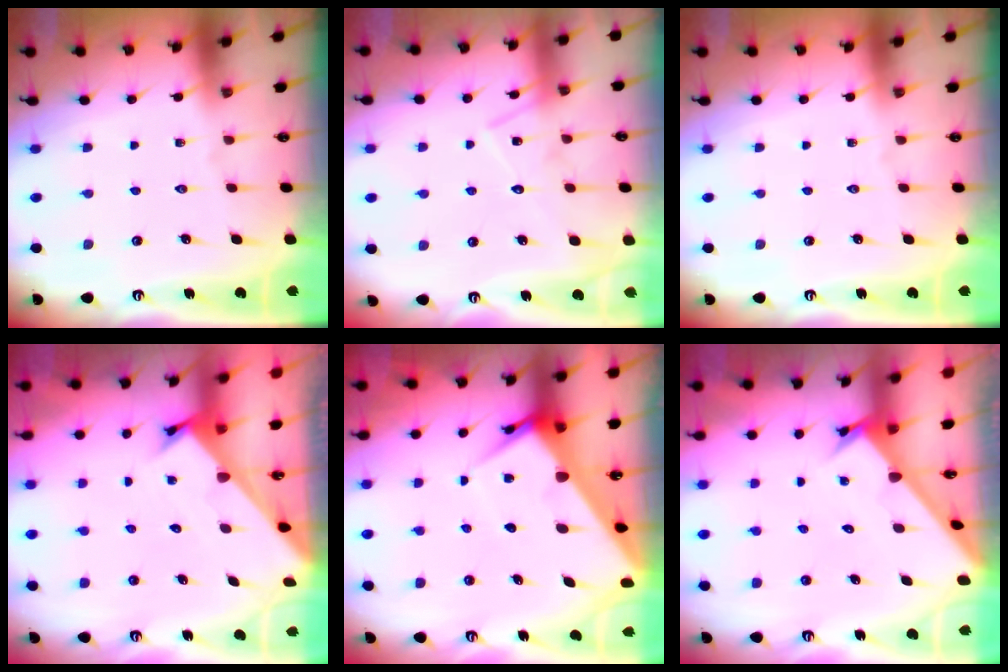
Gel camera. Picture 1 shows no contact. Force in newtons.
{"total": 11.9, "press": 11.9, "slide": 0.8}
{"total": 0.0}
{"total": 2.3, "press": 2.3, "slide": 0.2}
{"total": 7.3, "press": 7.3, "slide": 0.7}
{"total": 2.4, "press": 2.4, "slide": 0.1}